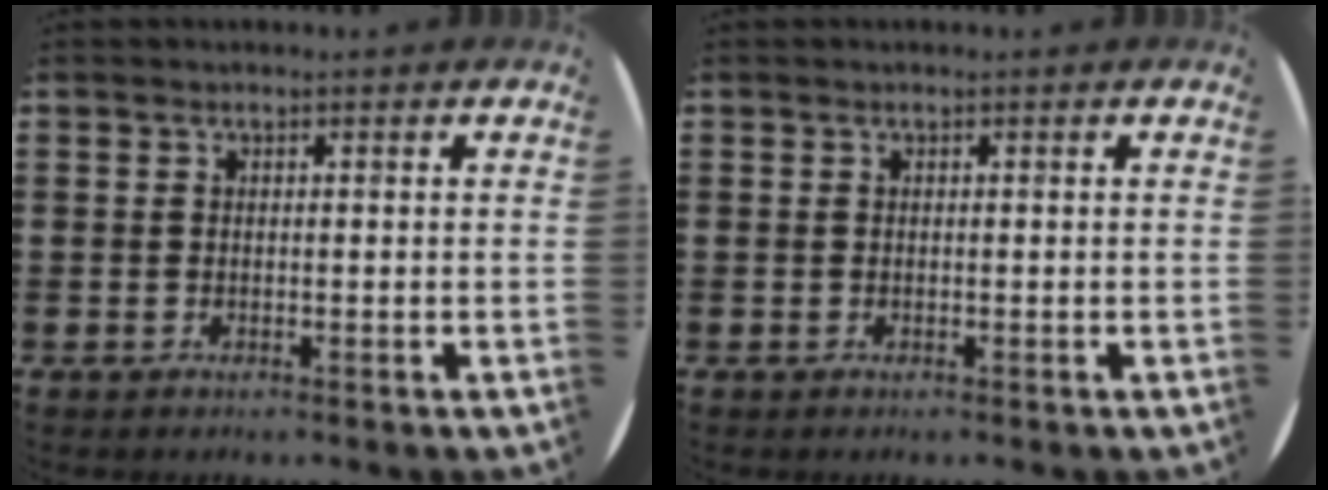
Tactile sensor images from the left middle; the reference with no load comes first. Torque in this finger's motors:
{"motor_torque": [-0.03, 0.02, 0.00, 0.00]}